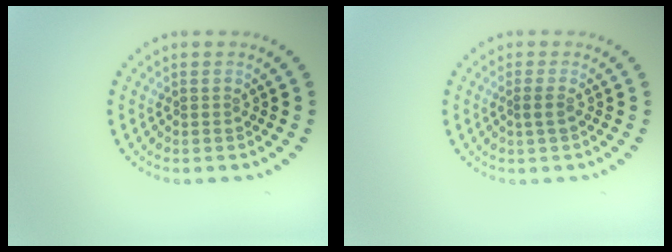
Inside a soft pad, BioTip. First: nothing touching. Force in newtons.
{"total": 0.7, "press": 0.5, "slide": 0.5}